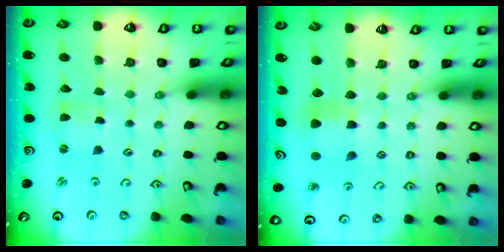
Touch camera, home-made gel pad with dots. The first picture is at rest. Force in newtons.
{"total": 6.0, "press": 6.0, "slide": 0.5}